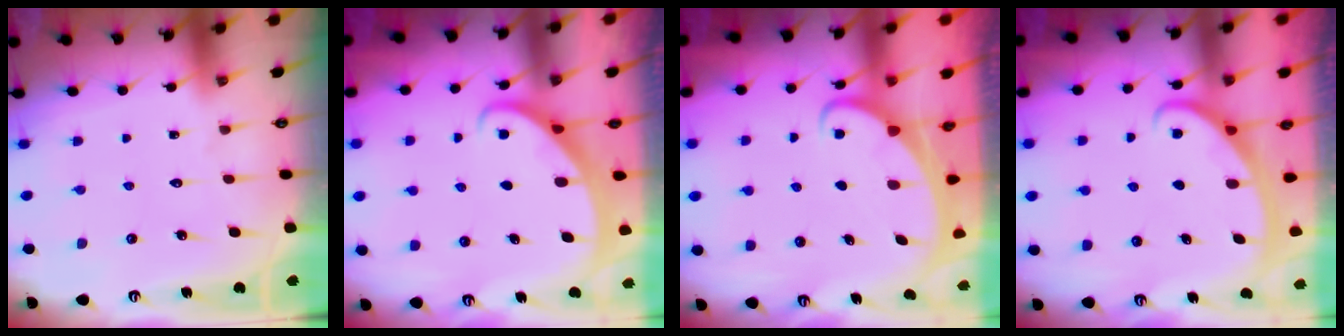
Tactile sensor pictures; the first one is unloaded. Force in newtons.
{"total": 2.3, "press": 2.3, "slide": 0.2}
{"total": 2.0, "press": 2.0, "slide": 0.3}
{"total": 3.0, "press": 3.0, "slide": 0.4}